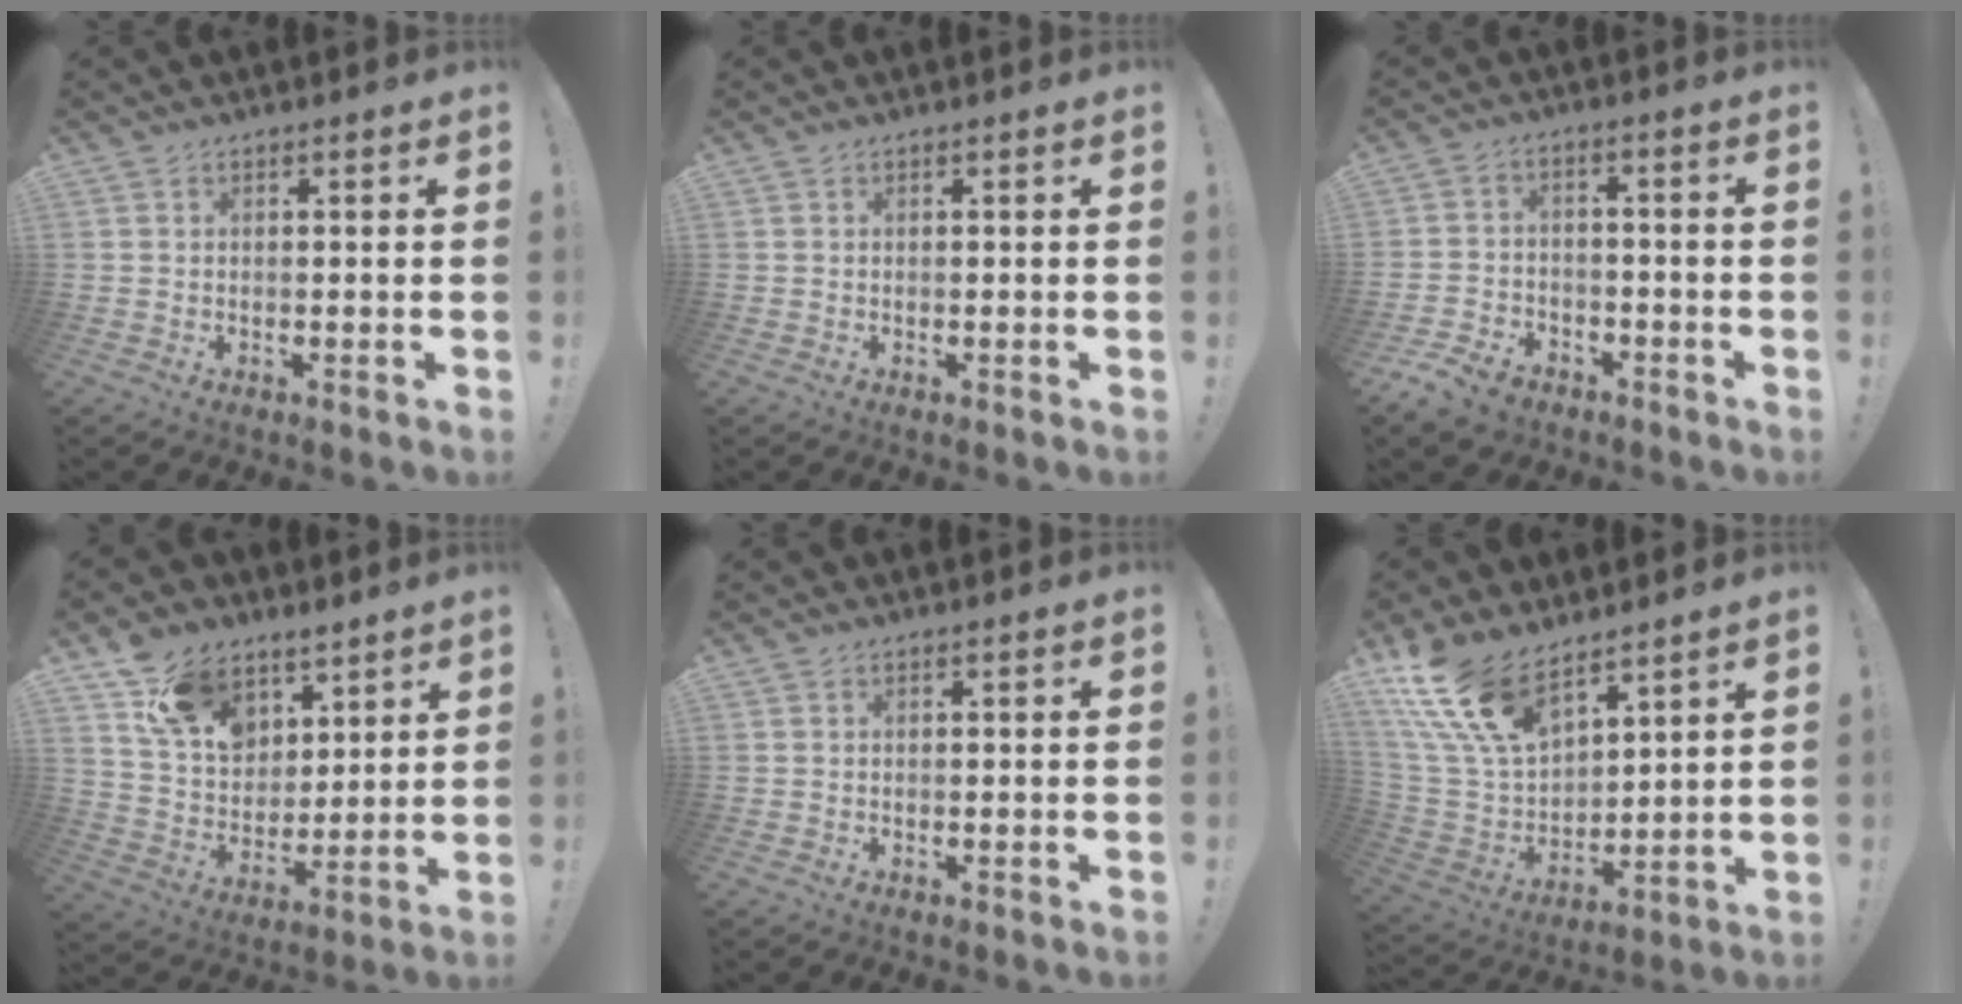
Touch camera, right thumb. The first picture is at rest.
{"total": 0.0}
{"total": 7.5, "force": [-5.1, 4.6, 2.9], "torque": [-0.063, 0.026, -0.094]}
{"total": 14.3, "force": [10.0, 8.9, 5.2], "torque": [-0.109, -0.055, 0.195]}
{"total": 0.0}
{"total": 17.4, "force": [12.5, 8.2, 8.9], "torque": [-0.201, -0.076, 0.239]}